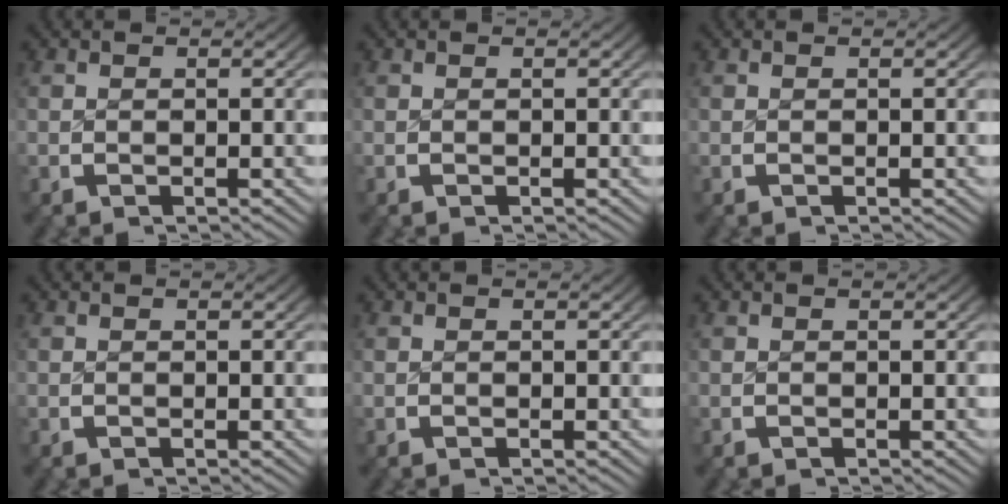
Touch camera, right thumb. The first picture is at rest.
{"total": 0.0}
{"total": 0.0}
{"total": 0.0}
{"total": 0.0}
{"total": 0.0}